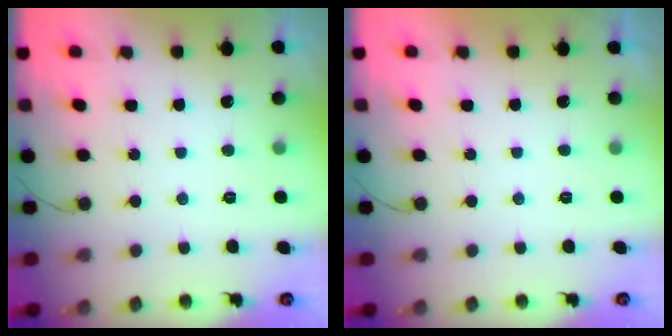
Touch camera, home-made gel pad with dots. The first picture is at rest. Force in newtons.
{"total": 2.2, "press": 2.2, "slide": 0.3}